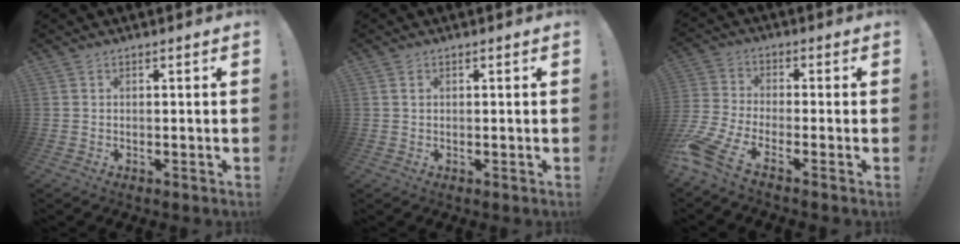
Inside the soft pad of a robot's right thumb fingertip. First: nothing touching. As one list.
[{"total": 0.8, "force": [0.4, 0.3, 0.6], "torque": [-0.006, -0.001, 0.006]}, {"total": 8.4, "force": [-6.0, 2.8, 5.2], "torque": [-0.129, 0.013, -0.116]}]